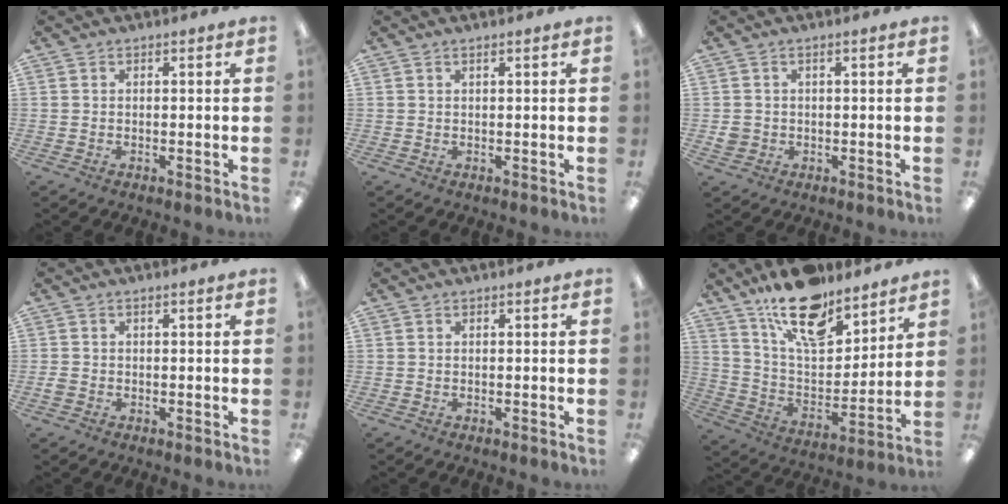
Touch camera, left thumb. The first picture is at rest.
{"total": 0.9, "force": [0.5, 0.1, 0.7], "torque": [-0.014, 0.001, 0.009]}
{"total": 2.2, "force": [0.0, 2.0, 0.9], "torque": [-0.020, 0.004, -0.002]}
{"total": 1.5, "force": [-0.4, 1.0, 1.0], "torque": [-0.018, 0.003, -0.007]}
{"total": 0.0}
{"total": 18.4, "force": [13.4, 8.2, 9.6], "torque": [-0.161, -0.078, 0.234]}